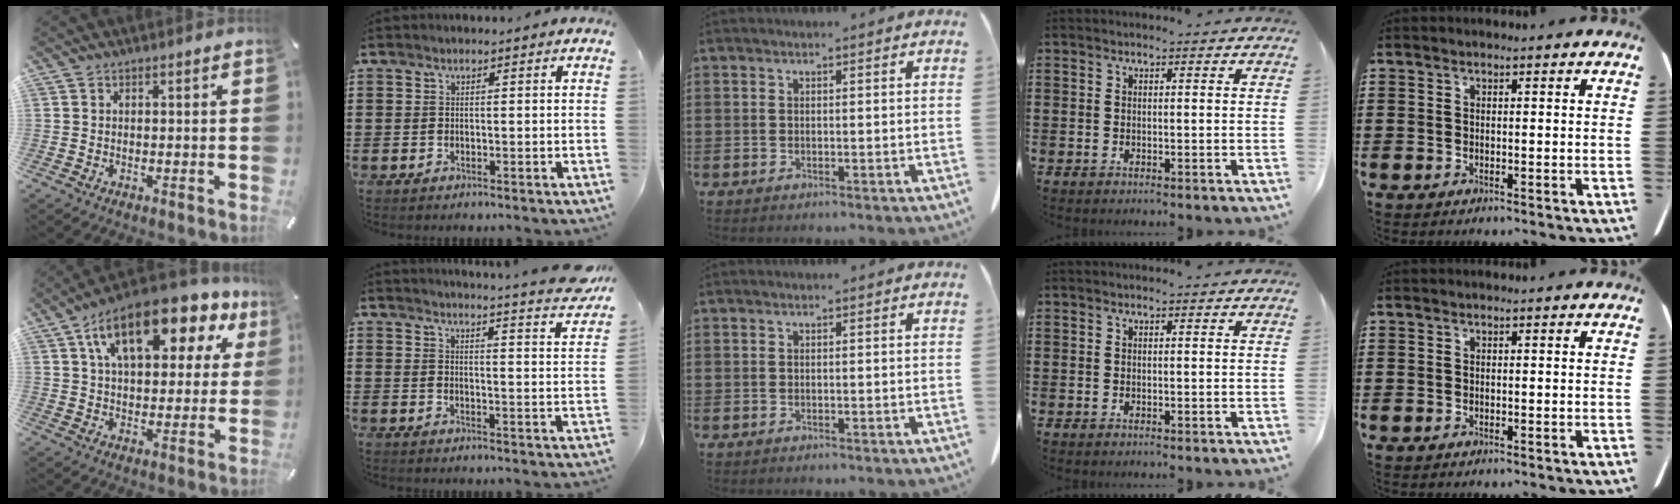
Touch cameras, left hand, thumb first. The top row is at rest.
{"thumb": {"total": 18.5, "force": [9.8, 8.9, 13.0], "torque": [-0.218, -0.034, 0.164]}, "index": {"total": 4.5, "force": [4.1, -0.9, 1.5], "torque": [-0.031, -0.042, 0.065]}}